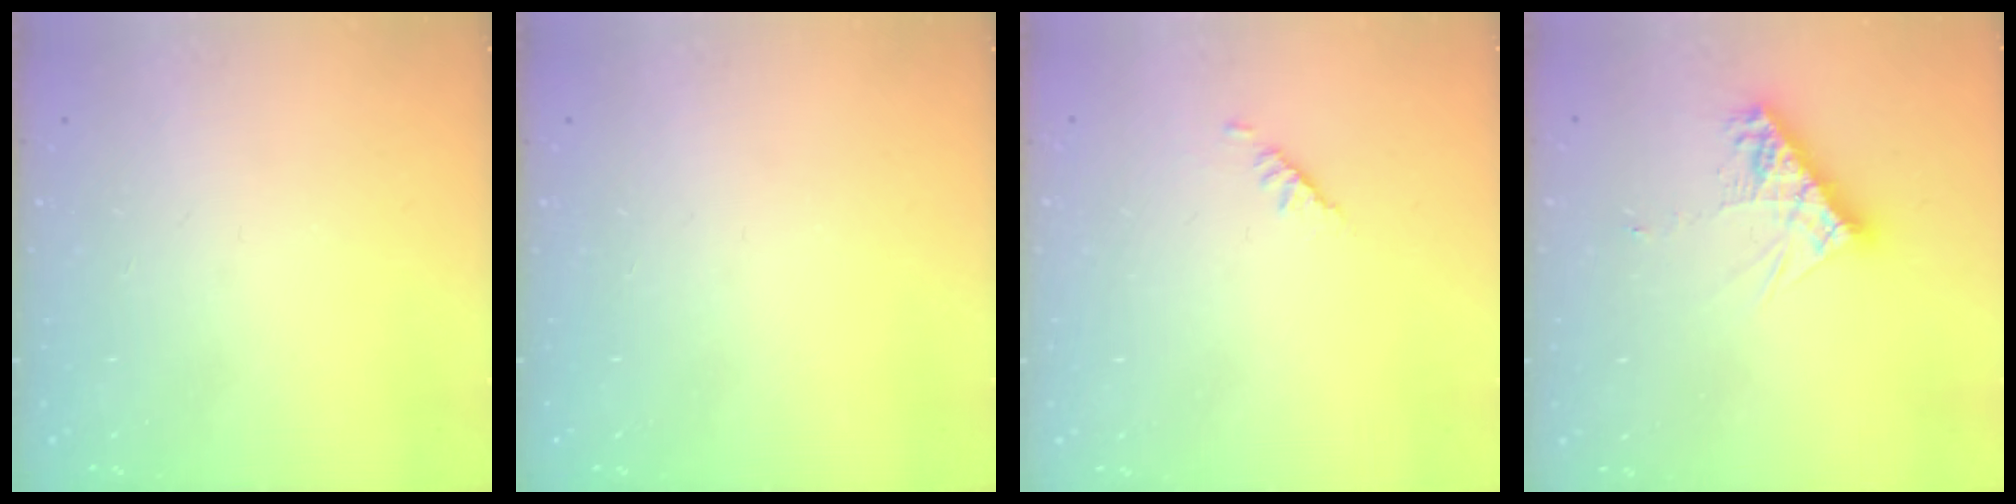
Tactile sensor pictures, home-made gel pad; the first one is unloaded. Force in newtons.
{"total": 0.0}
{"total": 1.9, "press": 1.8, "slide": 0.5}
{"total": 9.6, "press": 9.6, "slide": 0.7}